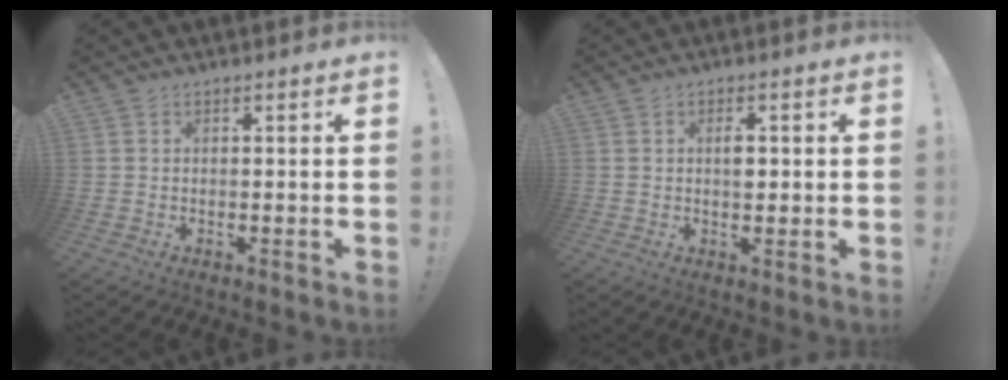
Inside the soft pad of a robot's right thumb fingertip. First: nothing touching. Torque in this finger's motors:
{"motor_torque": [0.67, 0.56, 0.16, -0.18, 0.00]}